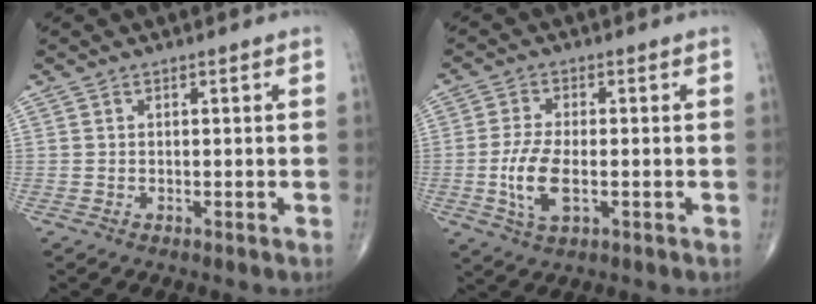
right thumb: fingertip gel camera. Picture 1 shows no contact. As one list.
[{"total": 7.4, "force": [-1.4, 3.4, 6.5], "torque": [-0.140, -0.001, -0.025]}]